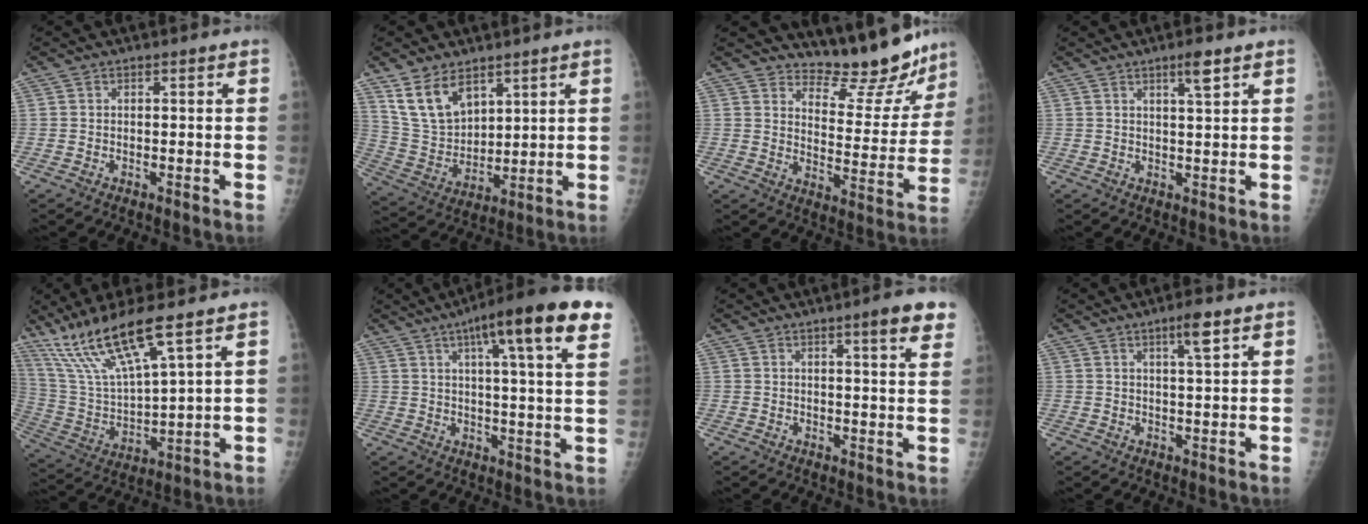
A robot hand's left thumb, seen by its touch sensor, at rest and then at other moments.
{"total": 10.9, "force": [6.8, 6.3, 5.7], "torque": [-0.088, -0.033, 0.150]}
{"total": 13.8, "force": [13.0, 3.9, 2.9], "torque": [-0.002, -0.108, 0.174]}
{"total": 3.2, "force": [2.0, 0.3, 2.4], "torque": [-0.041, -0.014, 0.034]}
{"total": 15.4, "force": [10.2, 2.2, 11.3], "torque": [-0.232, -0.043, 0.213]}
{"total": 18.1, "force": [9.5, 2.4, 15.2], "torque": [-0.210, -0.012, 0.122]}
{"total": 7.3, "force": [4.4, 0.8, 5.8], "torque": [-0.064, -0.016, 0.050]}
{"total": 3.8, "force": [2.2, 0.3, 3.1], "torque": [-0.052, -0.011, 0.036]}